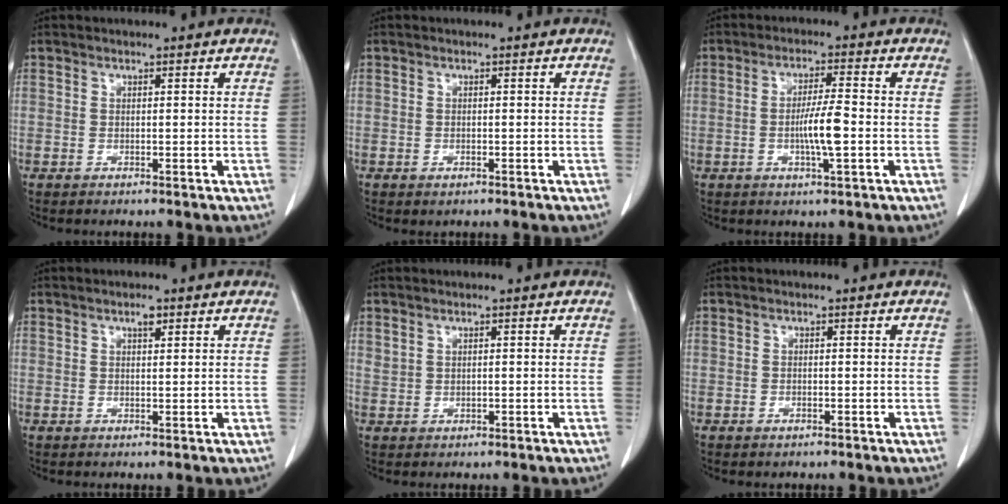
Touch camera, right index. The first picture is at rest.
{"total": 0.8, "force": [-0.5, 0.4, 0.5], "torque": [-0.009, 0.000, -0.003]}
{"total": 5.8, "force": [-1.2, 0.3, 5.7], "torque": [-0.107, -0.005, -0.021]}
{"total": 1.5, "force": [0.9, 0.5, 1.1], "torque": [-0.016, 0.001, 0.012]}
{"total": 0.8, "force": [0.5, 0.5, 0.5], "torque": [-0.009, 0.002, 0.014]}
{"total": 0.6, "force": [-0.4, 0.3, 0.3], "torque": [-0.007, 0.002, -0.005]}